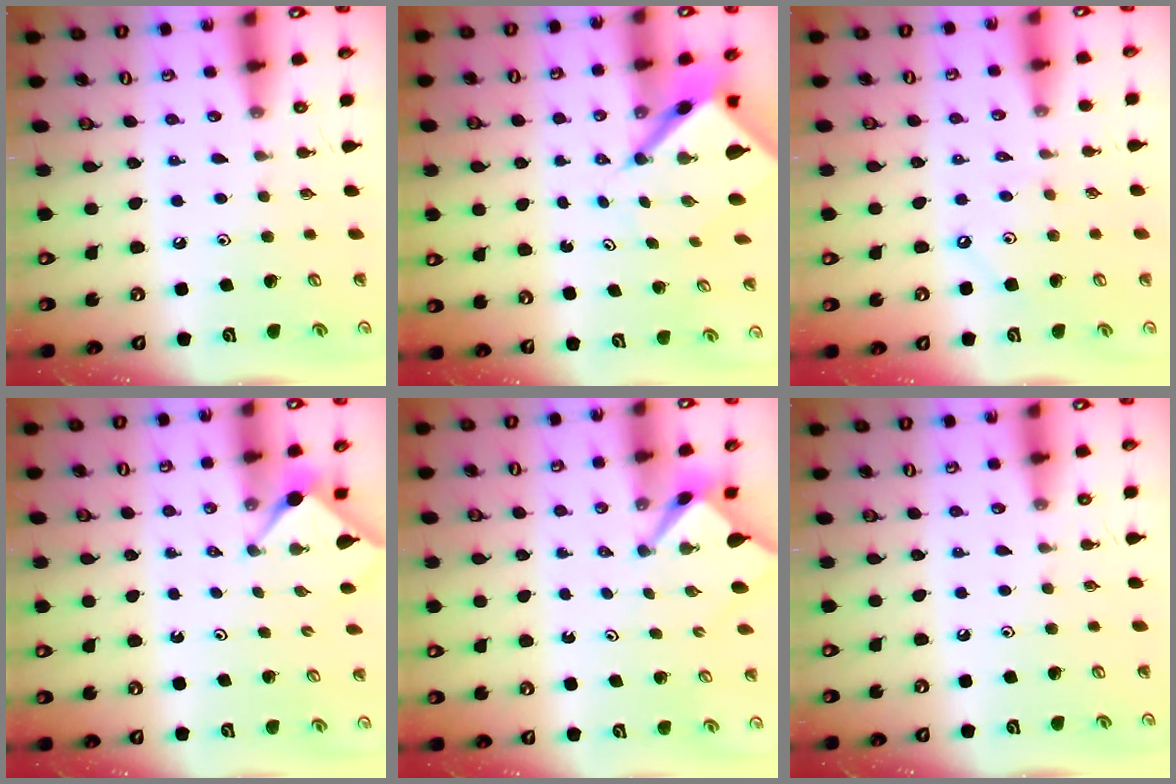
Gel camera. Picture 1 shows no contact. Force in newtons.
{"total": 6.9, "press": 6.9, "slide": 0.7}
{"total": 2.9, "press": 2.9, "slide": 0.5}
{"total": 2.9, "press": 2.9, "slide": 0.2}
{"total": 2.4, "press": 2.4, "slide": 0.2}
{"total": 0.0}